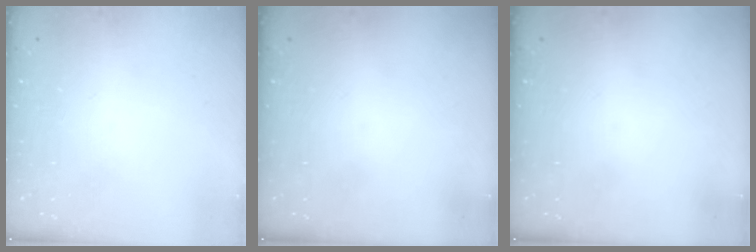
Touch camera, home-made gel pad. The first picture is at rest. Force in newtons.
{"total": 0.0}
{"total": 0.0}